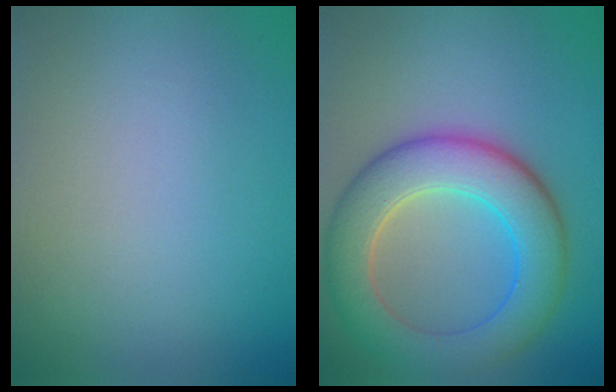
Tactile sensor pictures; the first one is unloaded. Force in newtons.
{"total": 8.3, "press": 8.3, "slide": 0.4}